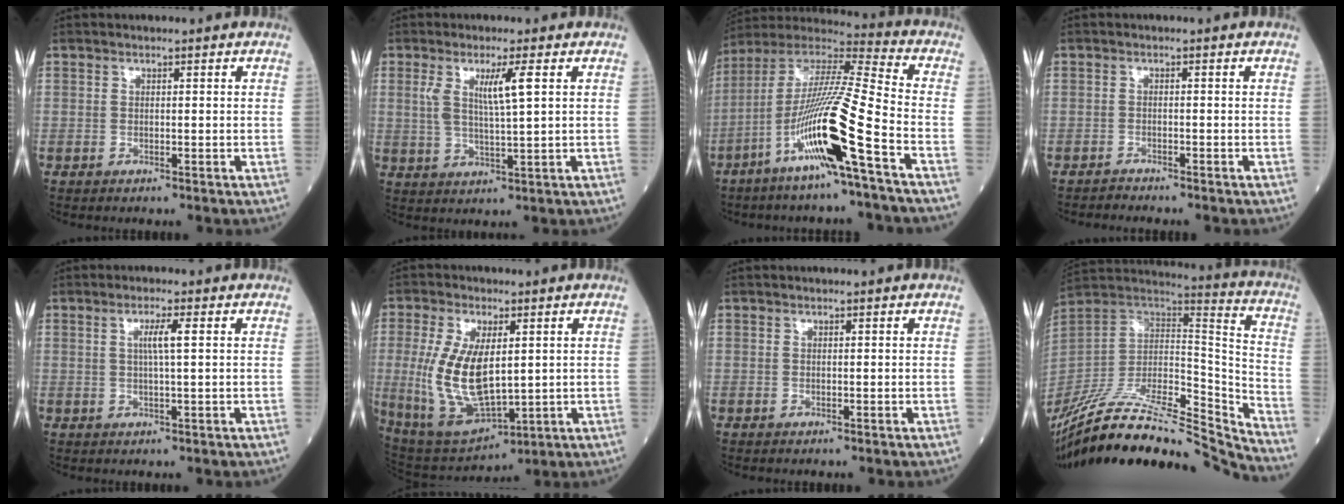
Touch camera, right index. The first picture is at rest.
{"total": 5.9, "force": [2.0, 0.1, 5.5], "torque": [-0.109, -0.003, 0.041]}
{"total": 17.5, "force": [-7.1, -0.6, 15.9], "torque": [-0.315, -0.012, -0.140]}
{"total": 1.0, "force": [-1.0, -0.1, -0.2], "torque": [0.004, -0.004, -0.018]}
{"total": 3.2, "force": [0.8, -0.2, 3.1], "torque": [-0.056, 0.000, 0.014]}
{"total": 13.9, "force": [0.6, 5.8, 12.6], "torque": [-0.262, -0.008, 0.030]}
{"total": 0.0}
{"total": 31.2, "force": [-28.1, 2.9, 13.4], "torque": [-0.222, -0.029, -0.449]}